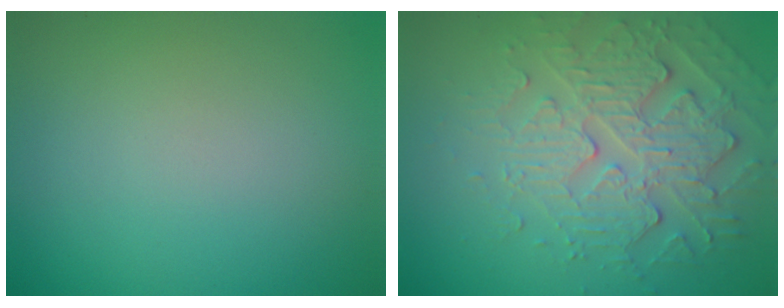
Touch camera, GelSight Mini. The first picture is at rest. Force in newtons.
{"total": 4.7, "press": 4.1, "slide": 2.3}